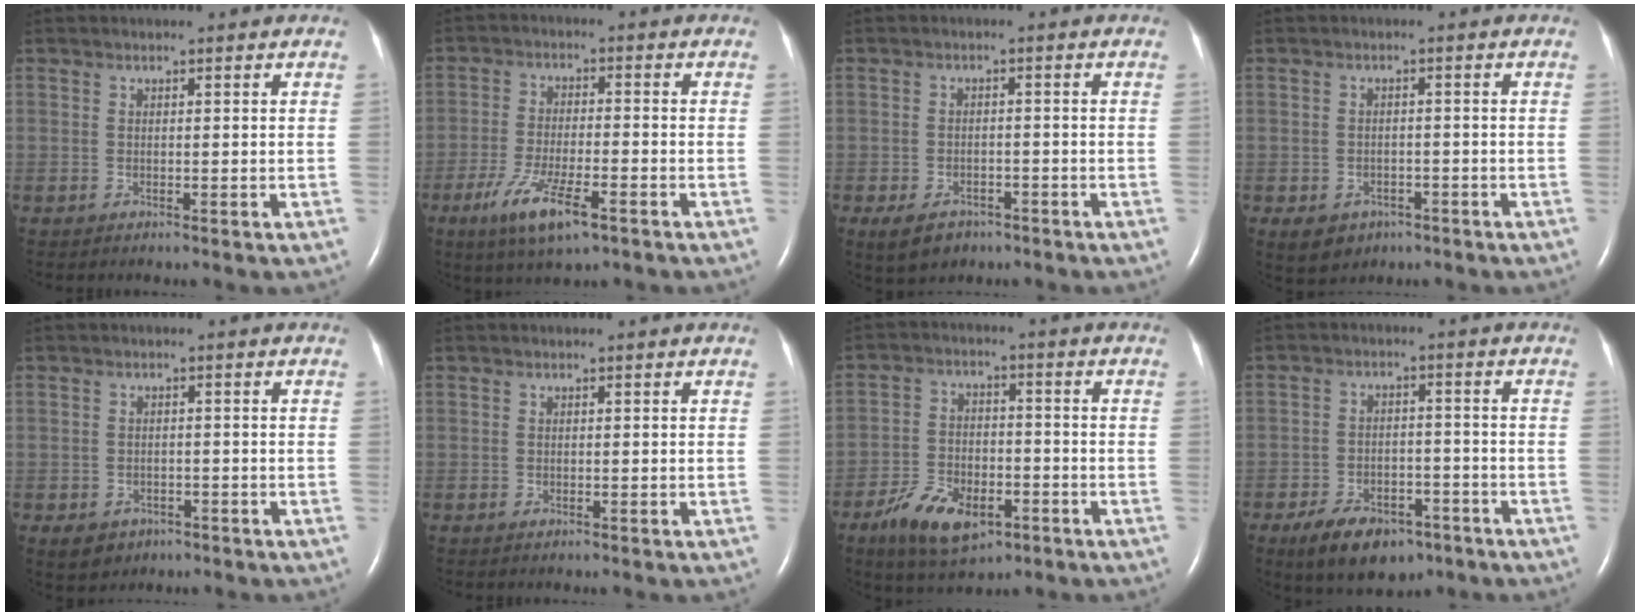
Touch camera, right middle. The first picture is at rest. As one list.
[{"total": 8.7, "force": [-4.9, 1.8, 7.0], "torque": [-0.141, -0.018, -0.083]}, {"total": 4.9, "force": [-3.2, 3.0, 2.2], "torque": [-0.042, -0.002, -0.044]}, {"total": 6.0, "force": [-3.3, 4.6, 1.9], "torque": [-0.032, 0.005, -0.040]}, {"total": 4.6, "force": [-2.6, 3.5, 1.3], "torque": [-0.016, 0.003, -0.031]}, {"total": 0.0}, {"total": 10.4, "force": [-5.8, 5.2, 6.9], "torque": [-0.132, -0.004, -0.095]}, {"total": 10.1, "force": [-6.7, 5.3, 5.4], "torque": [-0.089, 0.001, -0.102]}]